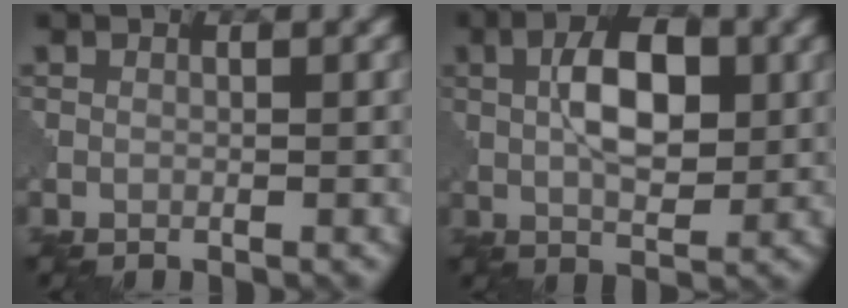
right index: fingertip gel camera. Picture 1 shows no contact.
{"total": 6.3, "force": [1.6, 3.0, 5.3], "torque": [-0.090, 0.007, 0.028]}